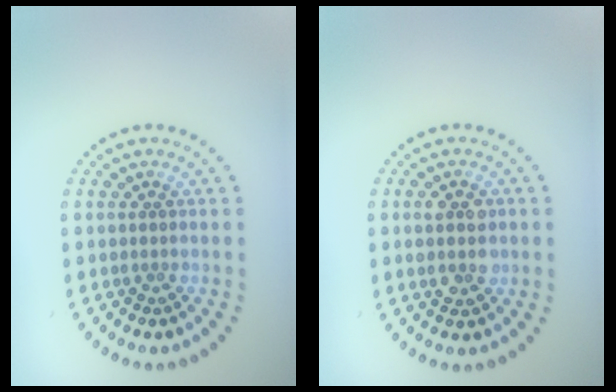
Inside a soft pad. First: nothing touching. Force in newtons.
{"total": 2.8, "press": 2.8, "slide": 0.3}